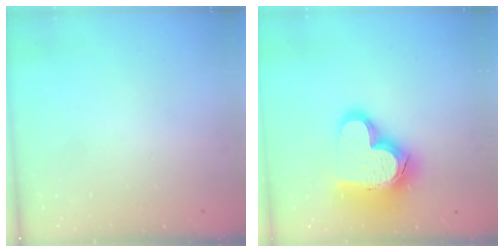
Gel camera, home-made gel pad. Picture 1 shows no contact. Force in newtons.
{"total": 20.9, "press": 20.8, "slide": 1.9}